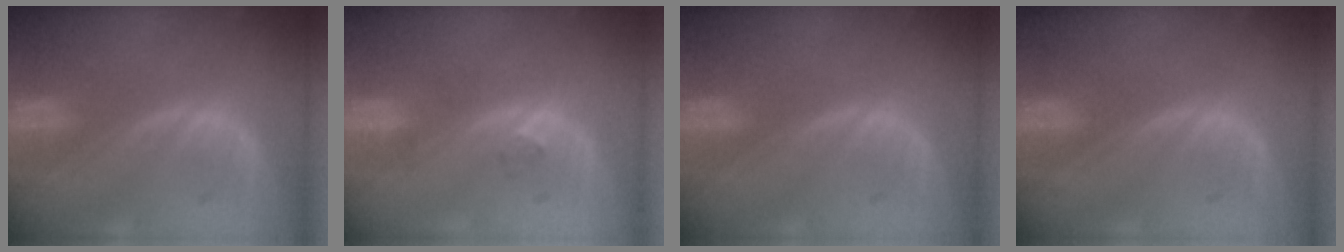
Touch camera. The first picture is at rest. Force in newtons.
{"total": 2.7, "press": 2.3, "slide": 1.5}
{"total": 0.0}
{"total": 0.0}